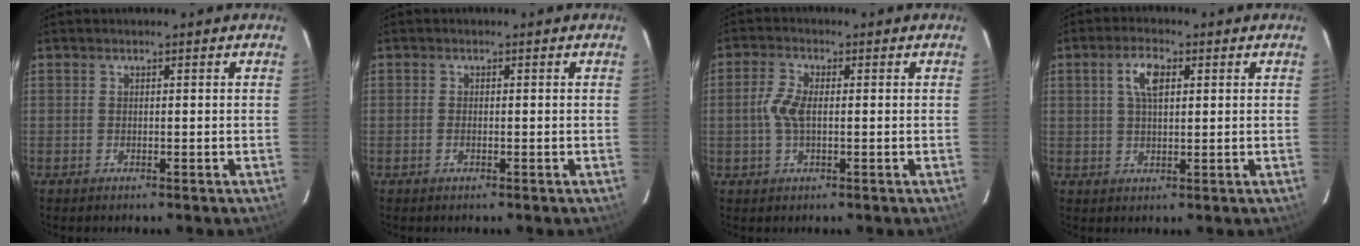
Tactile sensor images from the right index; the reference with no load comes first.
{"total": 0.9, "force": [-0.3, 0.4, 0.7], "torque": [-0.015, 0.000, -0.007]}
{"total": 4.3, "force": [-0.3, 1.8, 3.9], "torque": [-0.087, 0.005, -0.005]}
{"total": 4.4, "force": [1.5, 1.7, 3.7], "torque": [-0.071, 0.009, 0.027]}